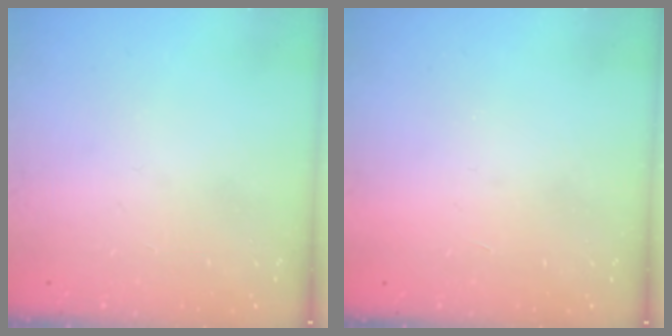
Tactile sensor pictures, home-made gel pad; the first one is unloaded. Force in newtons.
{"total": 1.5, "press": 1.5, "slide": 0.1}